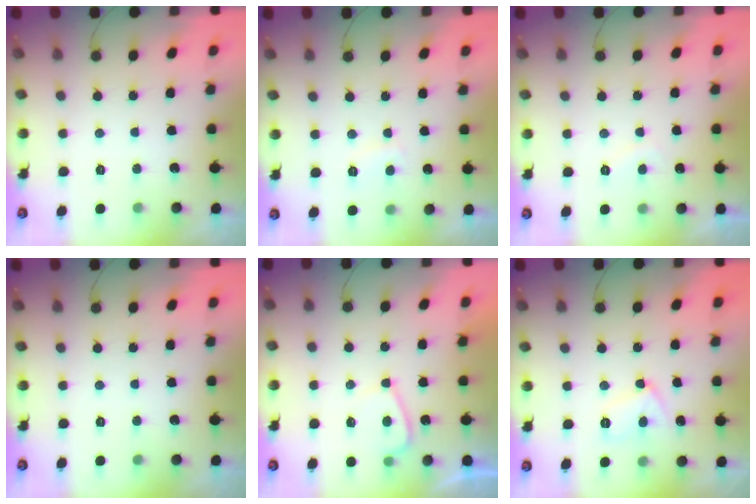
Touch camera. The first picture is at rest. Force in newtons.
{"total": 2.6, "press": 2.5, "slide": 0.7}
{"total": 1.3, "press": 1.1, "slide": 0.7}
{"total": 0.0}
{"total": 3.5, "press": 3.4, "slide": 0.8}
{"total": 7.9, "press": 7.7, "slide": 1.6}